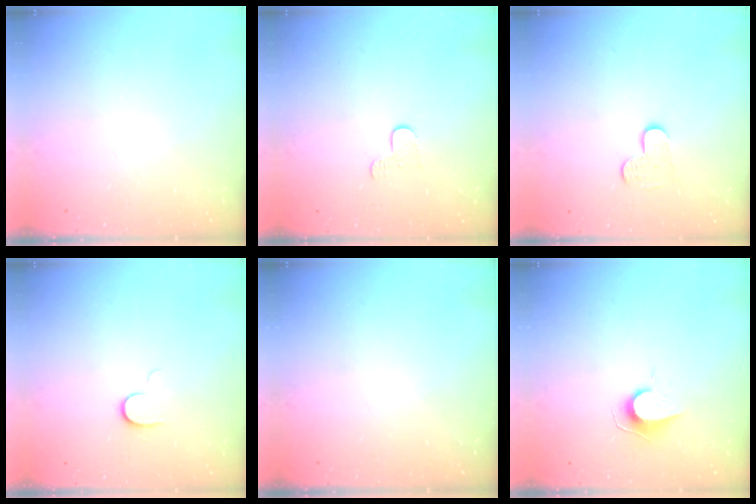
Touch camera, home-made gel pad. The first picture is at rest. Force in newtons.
{"total": 4.4, "press": 4.4, "slide": 0.4}
{"total": 4.8, "press": 4.8, "slide": 0.5}
{"total": 5.3, "press": 5.3, "slide": 0.5}
{"total": 0.0}
{"total": 7.0, "press": 7.0, "slide": 0.7}